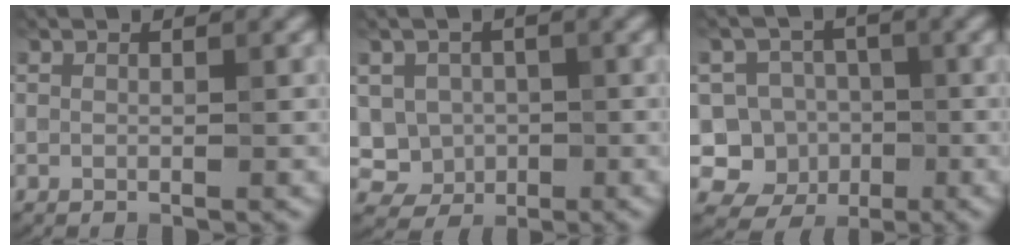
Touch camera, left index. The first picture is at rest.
{"total": 4.0, "force": [-0.2, 3.8, 1.2], "torque": [-0.010, 0.003, -0.015]}
{"total": 6.3, "force": [-1.7, 5.8, 1.7], "torque": [-0.003, 0.007, -0.053]}